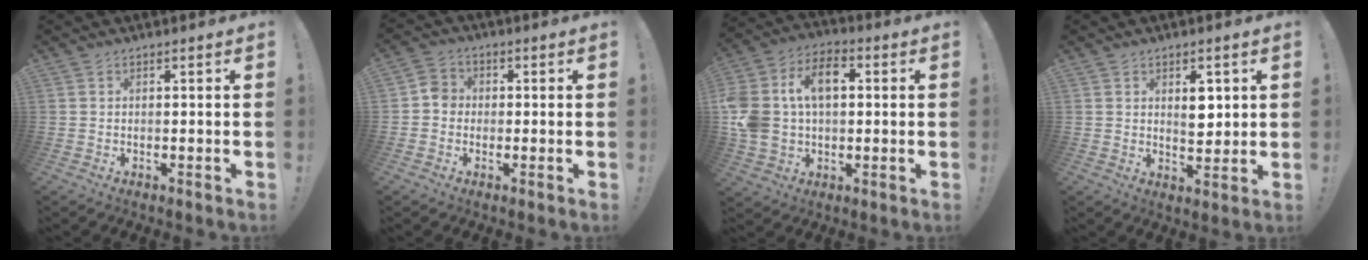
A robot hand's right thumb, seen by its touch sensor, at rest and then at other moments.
{"total": 4.7, "force": [-1.2, 4.1, 2.0], "torque": [-0.028, 0.021, -0.019]}
{"total": 16.5, "force": [3.2, 11.9, 11.0], "torque": [-0.207, 0.002, 0.056]}
{"total": 5.5, "force": [2.2, 3.4, 3.6], "torque": [-0.041, -0.010, 0.036]}